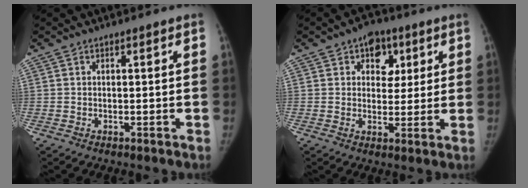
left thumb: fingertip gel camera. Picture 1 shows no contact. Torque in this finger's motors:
{"motor_torque": [0.79, 0.65, 0.71, -0.24, 0.16]}